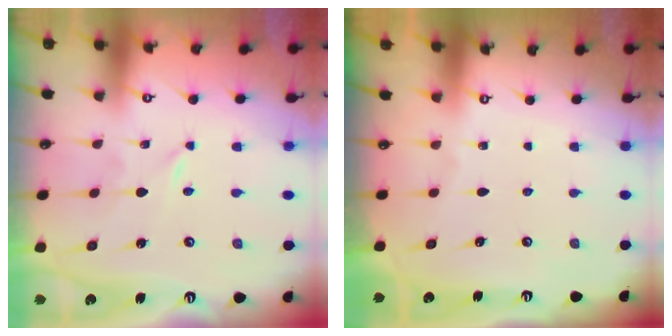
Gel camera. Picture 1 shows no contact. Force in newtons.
{"total": 0.0}